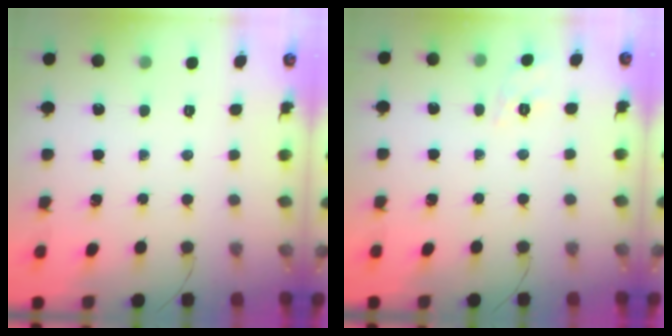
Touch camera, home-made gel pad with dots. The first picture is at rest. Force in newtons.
{"total": 2.0, "press": 0.8, "slide": 1.8}